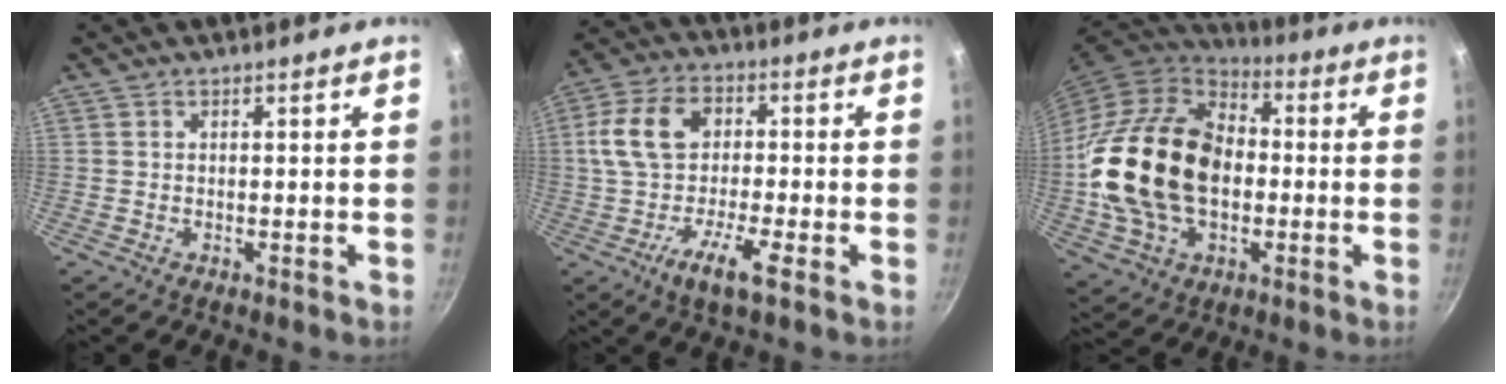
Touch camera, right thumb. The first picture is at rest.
{"total": 11.9, "force": [-3.0, 6.1, 9.8], "torque": [-0.177, 0.027, -0.076]}
{"total": 25.2, "force": [-1.5, 17.3, 18.2], "torque": [-0.318, 0.034, -0.025]}